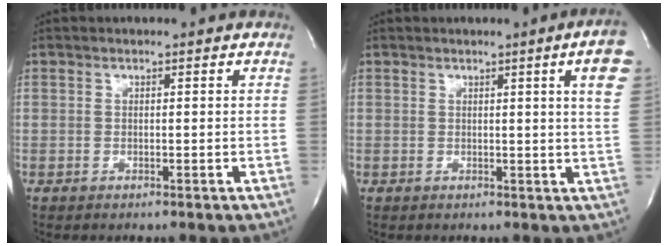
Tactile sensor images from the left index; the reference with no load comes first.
{"total": 5.3, "force": [2.3, -0.7, 4.7], "torque": [-0.058, -0.014, 0.018]}